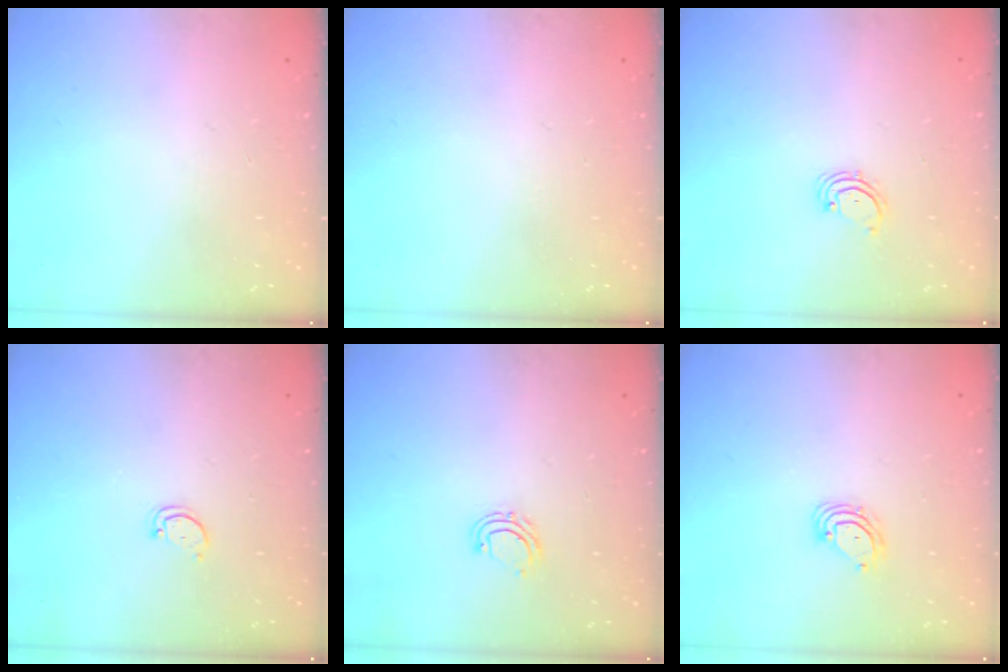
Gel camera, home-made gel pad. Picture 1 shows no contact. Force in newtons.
{"total": 0.0}
{"total": 2.1, "press": 2.1, "slide": 0.3}
{"total": 2.6, "press": 2.5, "slide": 0.4}
{"total": 5.8, "press": 5.7, "slide": 1.1}
{"total": 4.7, "press": 4.7, "slide": 0.6}